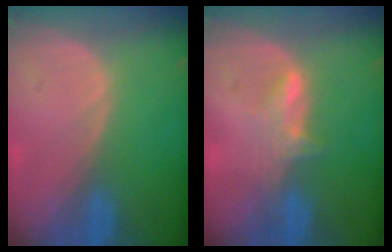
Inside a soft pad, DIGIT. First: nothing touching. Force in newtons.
{"total": 2.9, "press": 2.9, "slide": 0.4}